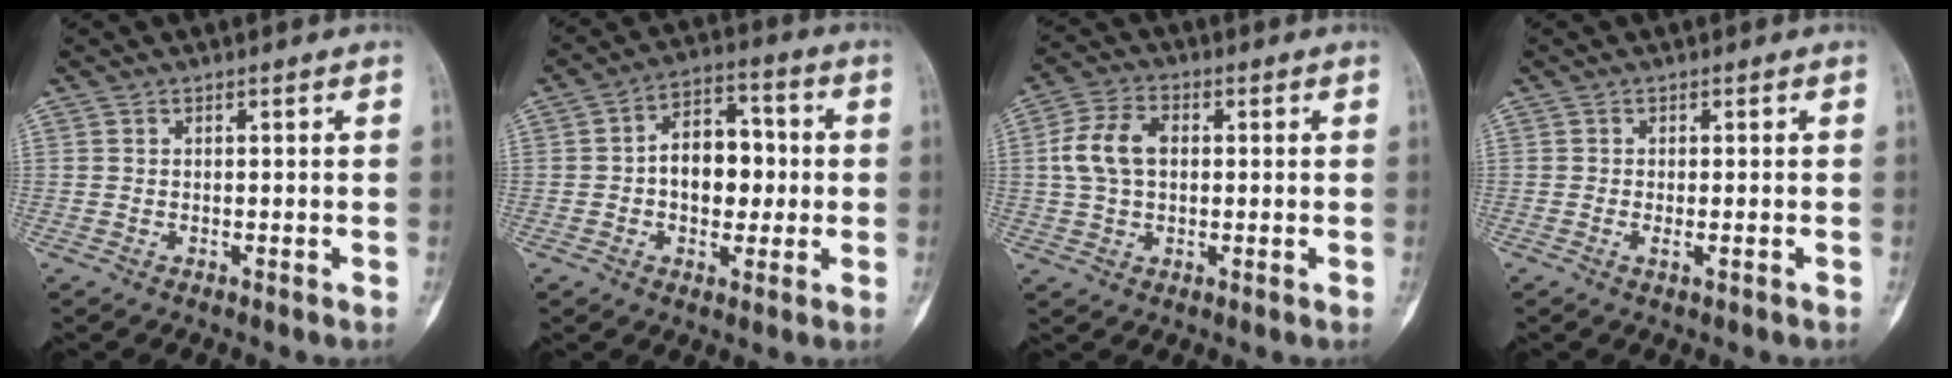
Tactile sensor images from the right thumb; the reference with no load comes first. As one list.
[{"total": 11.1, "force": [-0.2, 7.5, 8.2], "torque": [-0.085, 0.026, -0.009]}, {"total": 8.7, "force": [1.0, 5.8, 6.5], "torque": [-0.128, 0.018, 0.017]}, {"total": 1.2, "force": [-0.4, 0.3, 1.1], "torque": [-0.022, -0.003, -0.005]}]